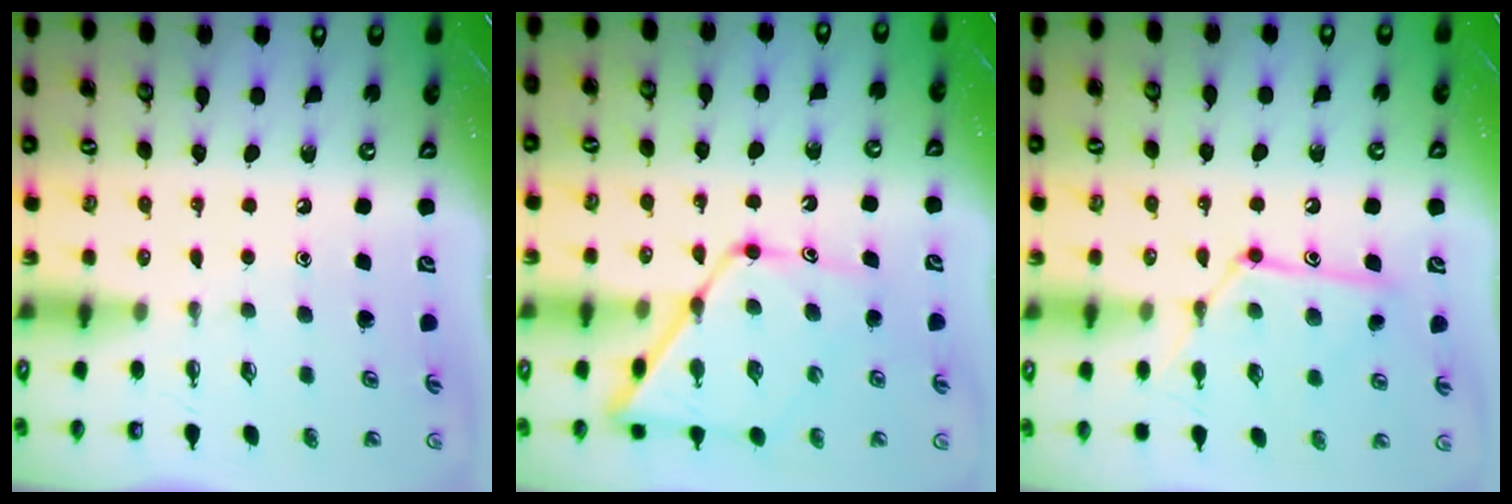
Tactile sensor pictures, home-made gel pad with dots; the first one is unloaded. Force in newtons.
{"total": 12.8, "press": 12.7, "slide": 1.1}
{"total": 12.8, "press": 12.8, "slide": 0.6}